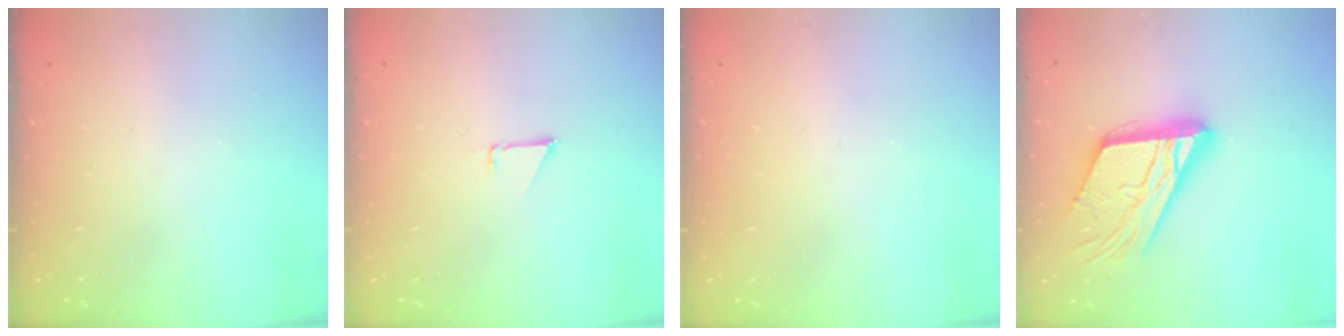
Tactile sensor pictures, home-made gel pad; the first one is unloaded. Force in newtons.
{"total": 0.8, "press": 0.8, "slide": 0.1}
{"total": 1.8, "press": 1.7, "slide": 0.4}
{"total": 19.7, "press": 19.6, "slide": 1.8}